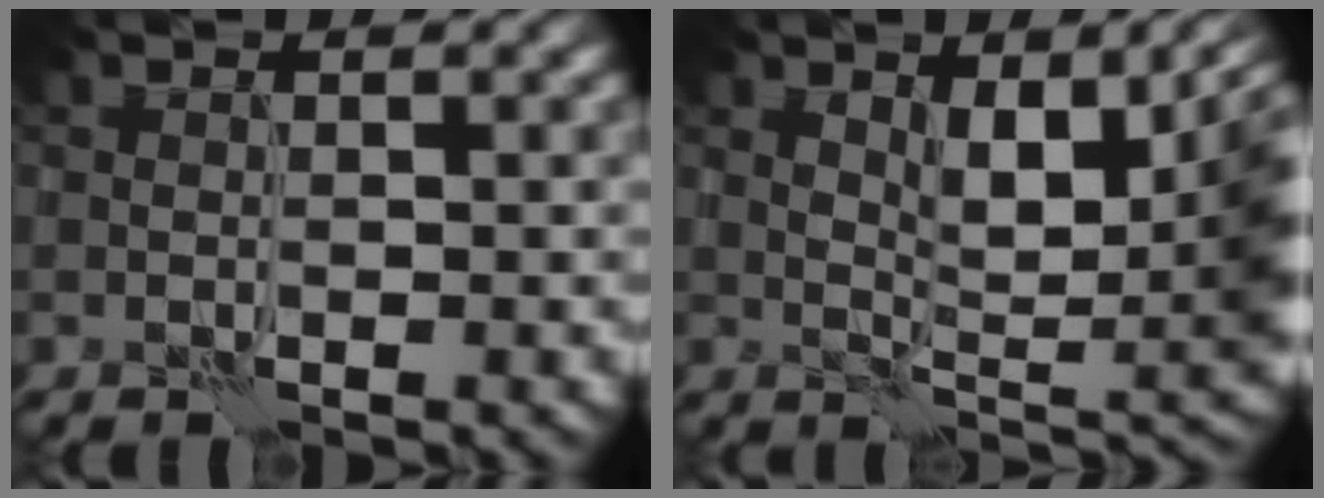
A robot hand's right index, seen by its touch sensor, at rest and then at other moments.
{"total": 9.8, "force": [2.0, 3.6, 8.9], "torque": [-0.135, 0.001, 0.033]}